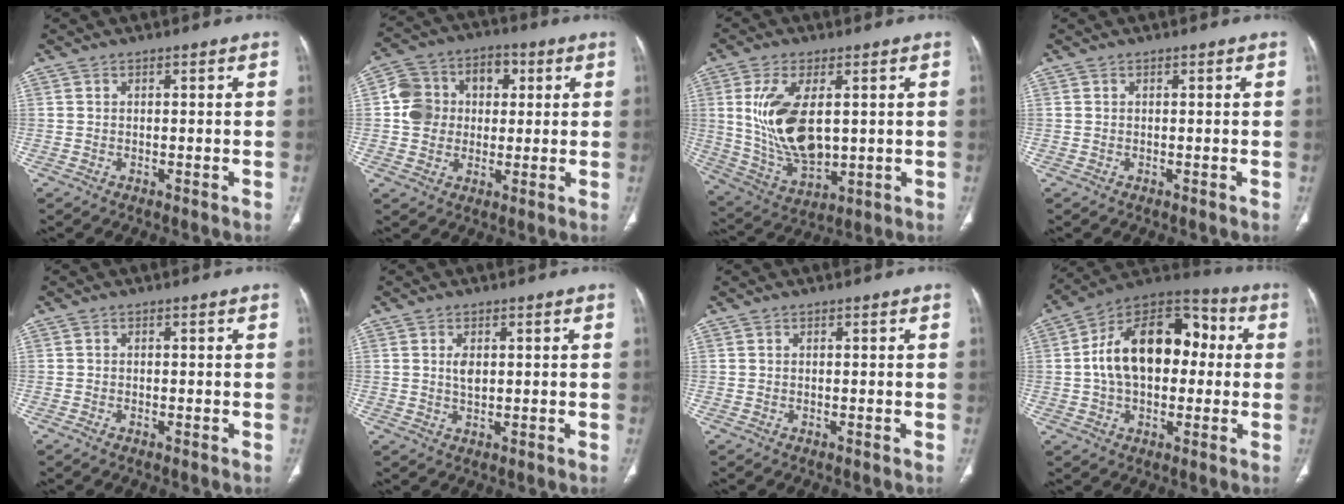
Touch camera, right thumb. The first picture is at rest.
{"total": 11.3, "force": [1.3, 9.8, 5.5], "torque": [-0.066, 0.022, 0.016]}
{"total": 15.0, "force": [2.3, 7.7, 12.7], "torque": [-0.243, -0.017, 0.060]}
{"total": 0.0}
{"total": 0.5, "force": [-0.4, 0.2, 0.3], "torque": [-0.011, -0.001, -0.008]}
{"total": 2.5, "force": [0.6, 1.4, 2.1], "torque": [-0.035, -0.005, 0.014]}
{"total": 0.0}
{"total": 20.0, "force": [1.6, 12.5, 15.5], "torque": [-0.228, 0.040, 0.019]}